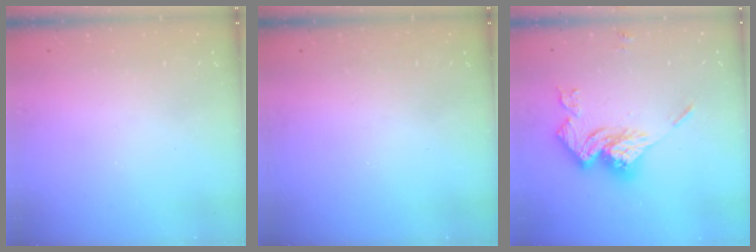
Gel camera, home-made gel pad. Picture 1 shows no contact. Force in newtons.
{"total": 0.0}
{"total": 16.4, "press": 16.4, "slide": 1.7}